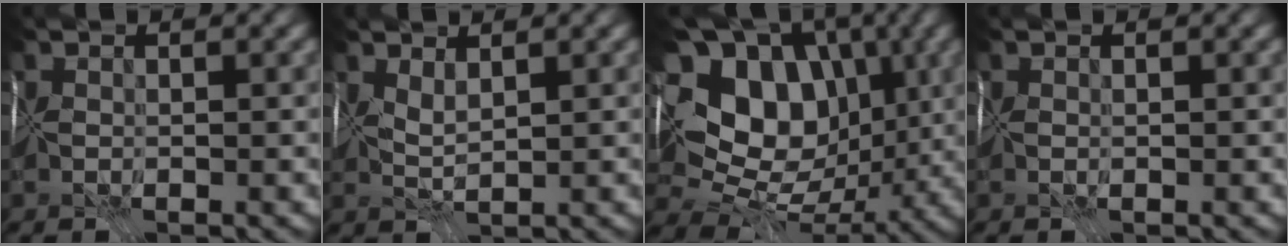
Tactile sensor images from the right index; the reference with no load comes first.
{"total": 1.7, "force": [1.1, -1.2, -0.1], "torque": [0.004, 0.001, 0.028]}
{"total": 12.2, "force": [3.4, 8.7, 7.8], "torque": [-0.117, 0.027, 0.066]}
{"total": 0.0}